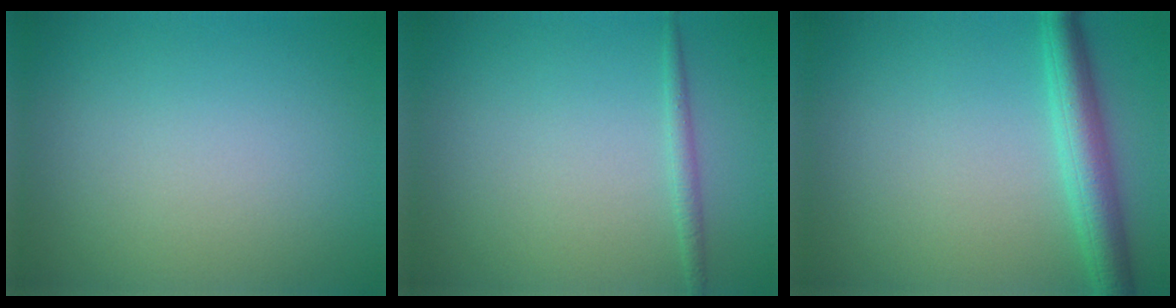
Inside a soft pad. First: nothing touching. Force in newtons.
{"total": 1.1, "press": 1.1, "slide": 0.1}
{"total": 3.9, "press": 3.9, "slide": 0.1}